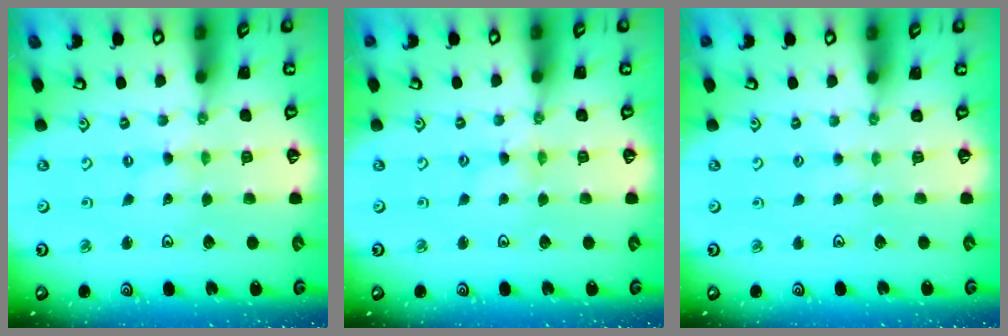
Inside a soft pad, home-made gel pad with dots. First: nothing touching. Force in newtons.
{"total": 1.4, "press": 1.4, "slide": 0.2}
{"total": 2.0, "press": 2.0, "slide": 0.3}